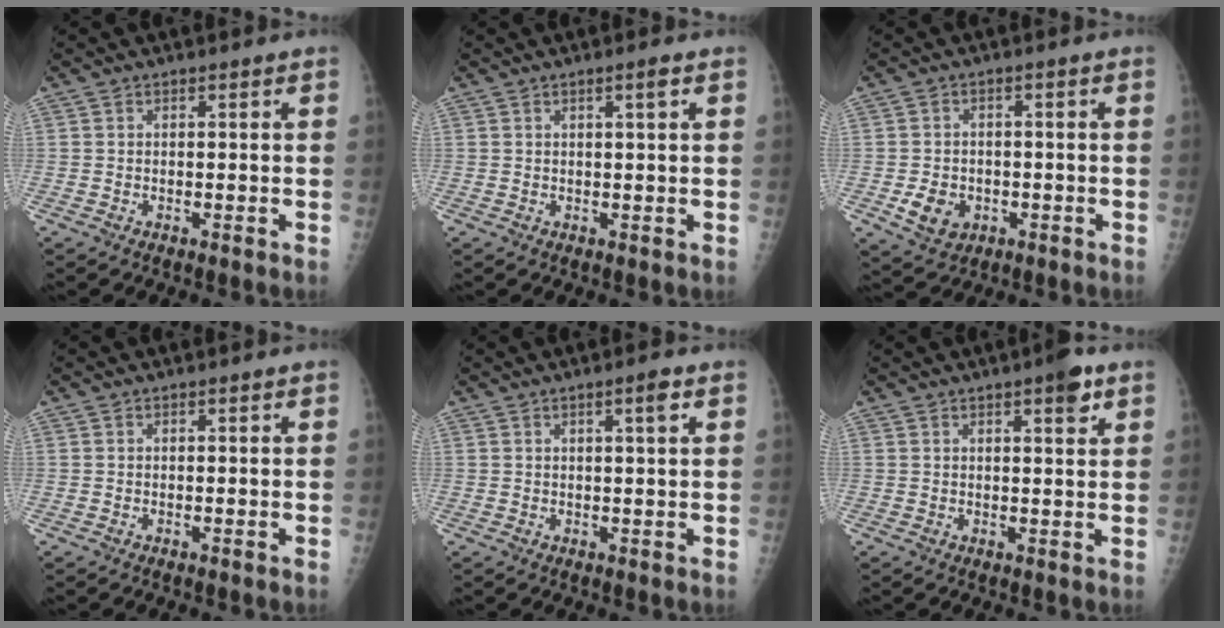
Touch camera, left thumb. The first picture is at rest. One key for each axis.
{"total": 1.7, "fx": 0.8, "fy": 0.0, "fz": 1.5, "tx": -0.026, "ty": -0.002, "tz": 0.013}
{"total": 5.8, "fx": -1.7, "fy": 4.7, "fz": 3.0, "tx": -0.040, "ty": 0.006, "tz": -0.020}
{"total": 0.0}
{"total": 2.7, "fx": 1.2, "fy": 0.1, "fz": 2.4, "tx": -0.038, "ty": -0.003, "tz": 0.018}
{"total": 4.3, "fx": 2.4, "fy": 1.1, "fz": 3.3, "tx": -0.038, "ty": -0.010, "tz": 0.029}